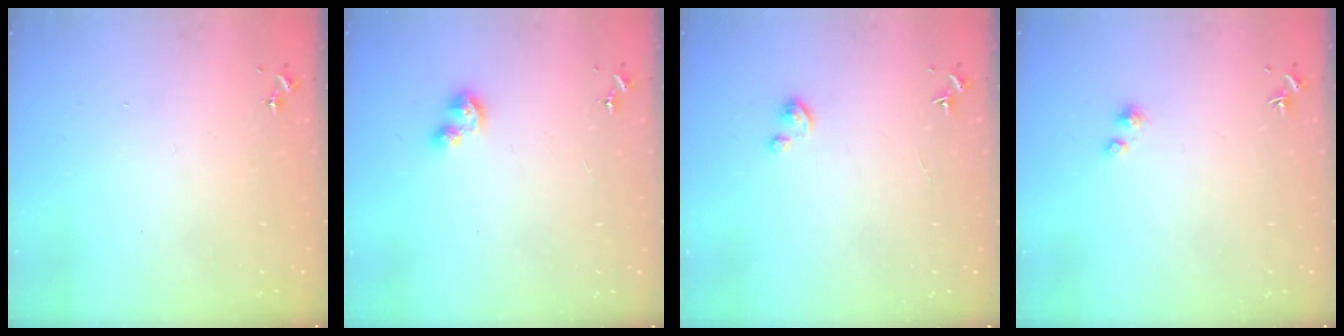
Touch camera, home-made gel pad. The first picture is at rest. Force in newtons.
{"total": 6.0, "press": 6.0, "slide": 0.4}
{"total": 2.6, "press": 2.6, "slide": 0.2}
{"total": 2.2, "press": 2.2, "slide": 0.2}